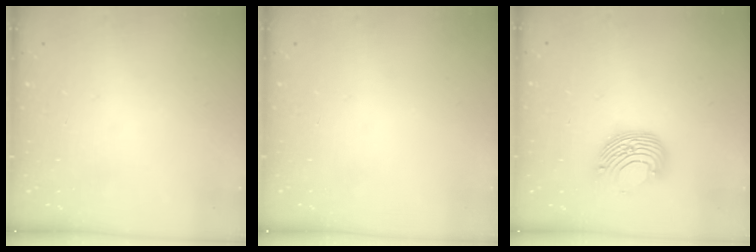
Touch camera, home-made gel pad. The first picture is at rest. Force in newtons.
{"total": 0.0}
{"total": 10.6, "press": 10.6, "slide": 0.3}